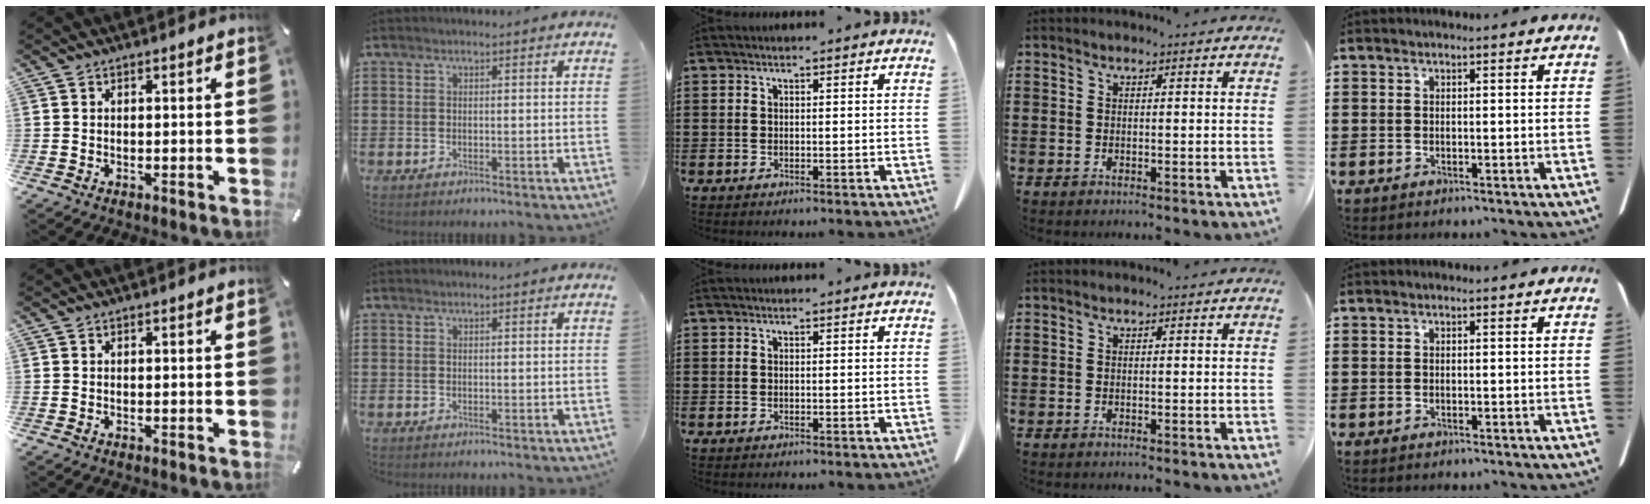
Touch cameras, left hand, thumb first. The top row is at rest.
{}